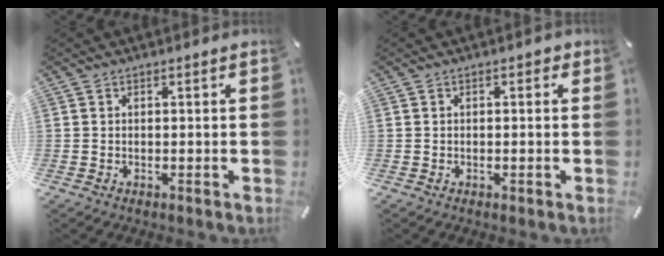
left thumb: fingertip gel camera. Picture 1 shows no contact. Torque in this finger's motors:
{"motor_torque": [-0.15, -0.09, 0.07, 0.10, 0.02]}